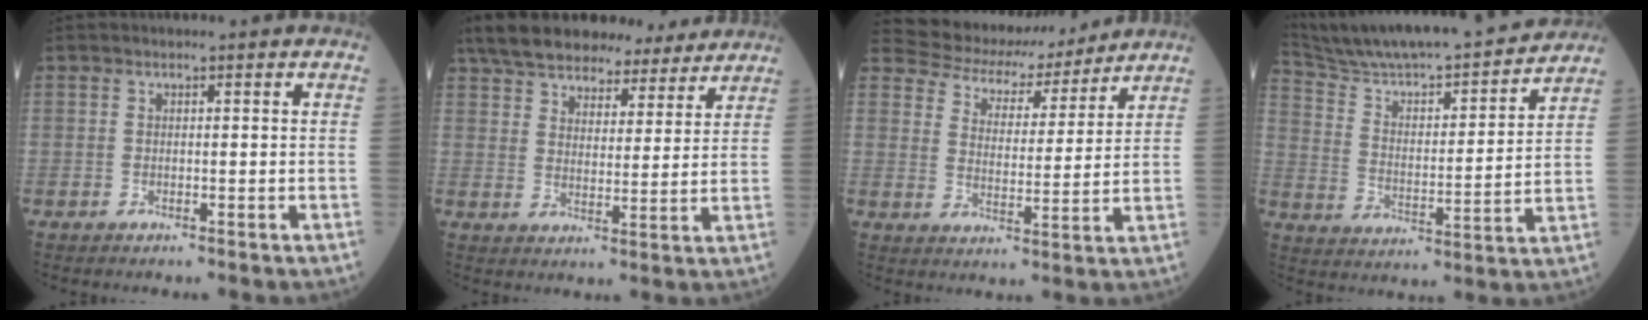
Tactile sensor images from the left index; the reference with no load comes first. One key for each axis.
{"total": 18.5, "fx": 15.9, "fy": 5.7, "fz": 7.8, "tx": -0.131, "ty": 0.035, "tz": 0.231}
{"total": 11.3, "fx": 10.4, "fy": 4.0, "fz": 1.5, "tx": -0.028, "ty": 0.016, "tz": 0.153}
{"total": 23.2, "fx": 21.2, "fy": 2.3, "fz": 9.1, "tx": -0.157, "ty": -0.003, "tz": 0.322}